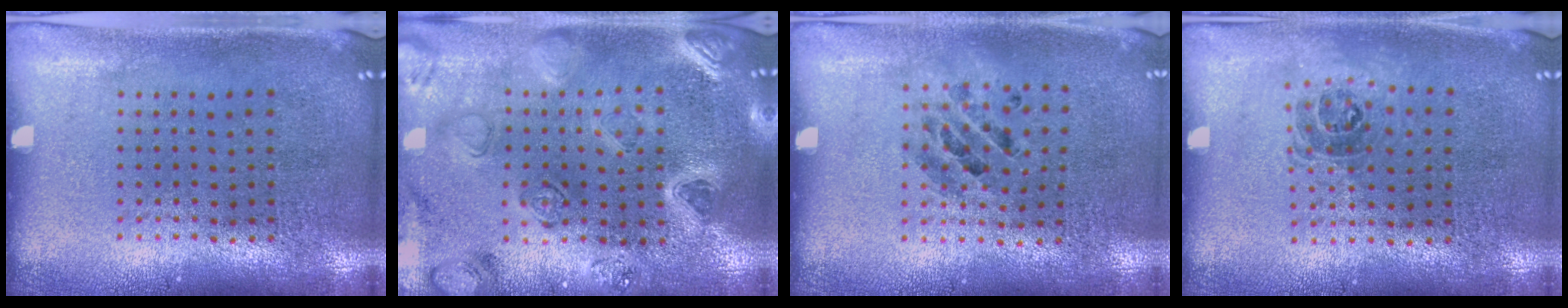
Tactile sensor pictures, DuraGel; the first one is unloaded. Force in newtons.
{"total": 2.2, "press": 2.2, "slide": 0.3}
{"total": 0.9, "press": 0.9, "slide": 0.2}
{"total": 1.0, "press": 0.9, "slide": 0.5}